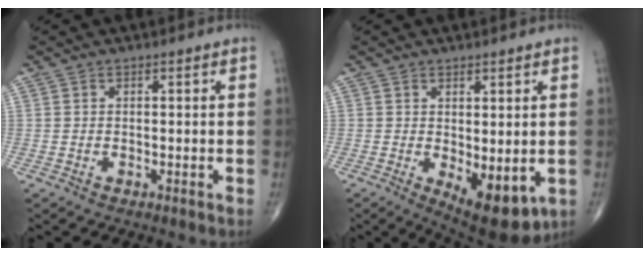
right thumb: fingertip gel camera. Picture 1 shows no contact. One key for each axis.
{"total": 9.6, "fx": -2.0, "fy": 4.1, "fz": 8.4, "tx": -0.103, "ty": -0.021, "tz": -0.015}